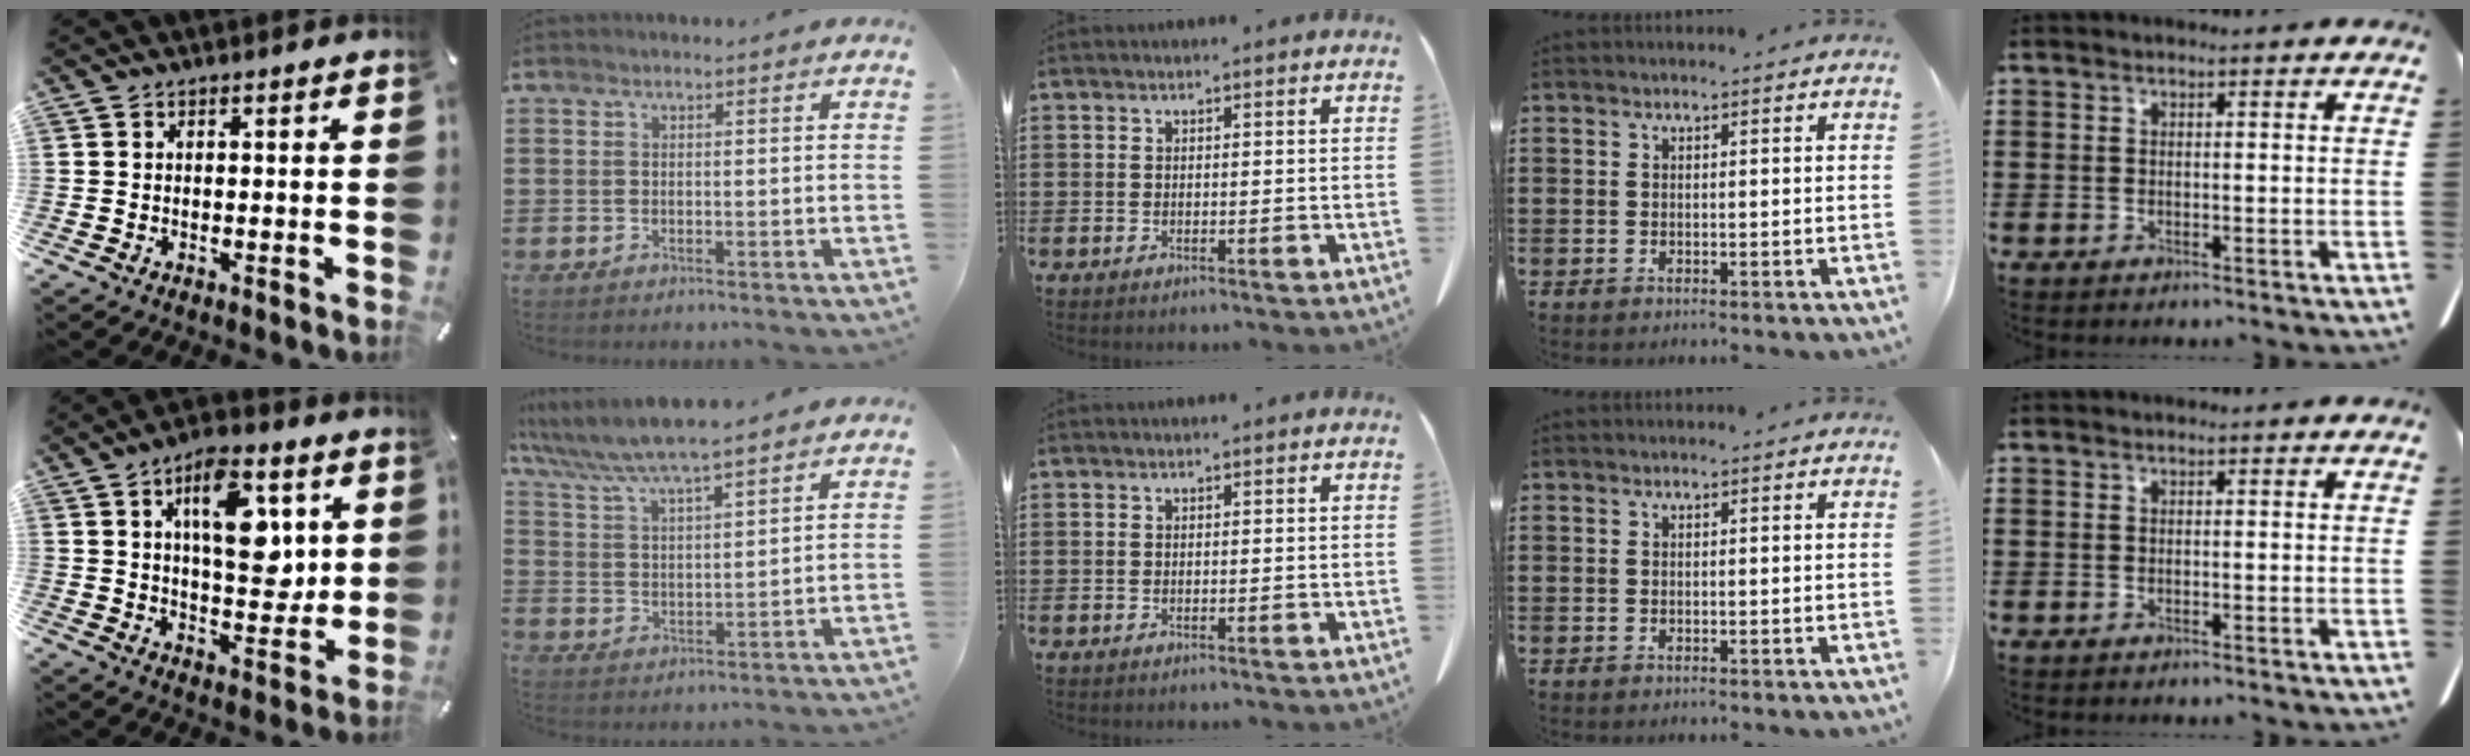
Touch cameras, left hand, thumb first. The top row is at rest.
{"thumb": {"total": 15.7, "force": [5.1, 8.2, 12.4], "torque": [-0.166, -0.012, 0.085]}, "index": {"total": 5.9, "force": [5.4, 0.2, 2.5], "torque": [-0.071, -0.029, 0.091]}}